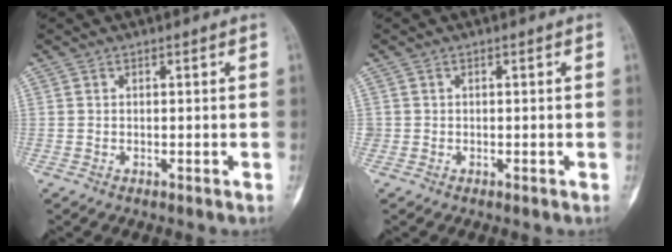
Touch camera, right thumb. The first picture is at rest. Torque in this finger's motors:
{"motor_torque": [0.04, 0.04, 0.19, -0.24, -0.02]}